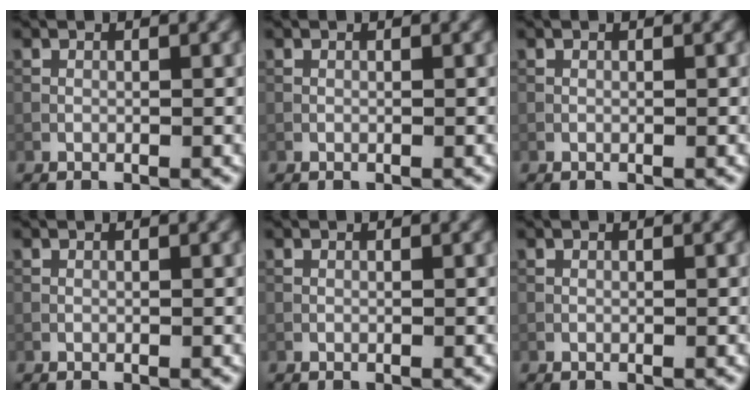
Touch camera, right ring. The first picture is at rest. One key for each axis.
{"total": 0.0}
{"total": 0.0}
{"total": 0.0}
{"total": 0.0}
{"total": 0.0}